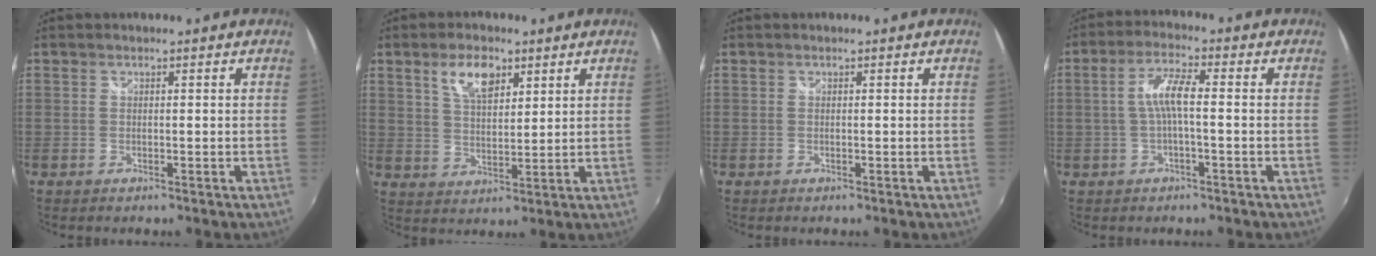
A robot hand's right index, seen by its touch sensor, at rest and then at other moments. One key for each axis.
{"total": 7.2, "fx": 4.0, "fy": 3.4, "fz": 5.0, "tx": -0.090, "ty": 0.010, "tz": 0.073}
{"total": 0.0}
{"total": 5.3, "fx": -0.6, "fy": 0.8, "fz": 5.2, "tx": -0.107, "ty": 0.009, "tz": -0.009}